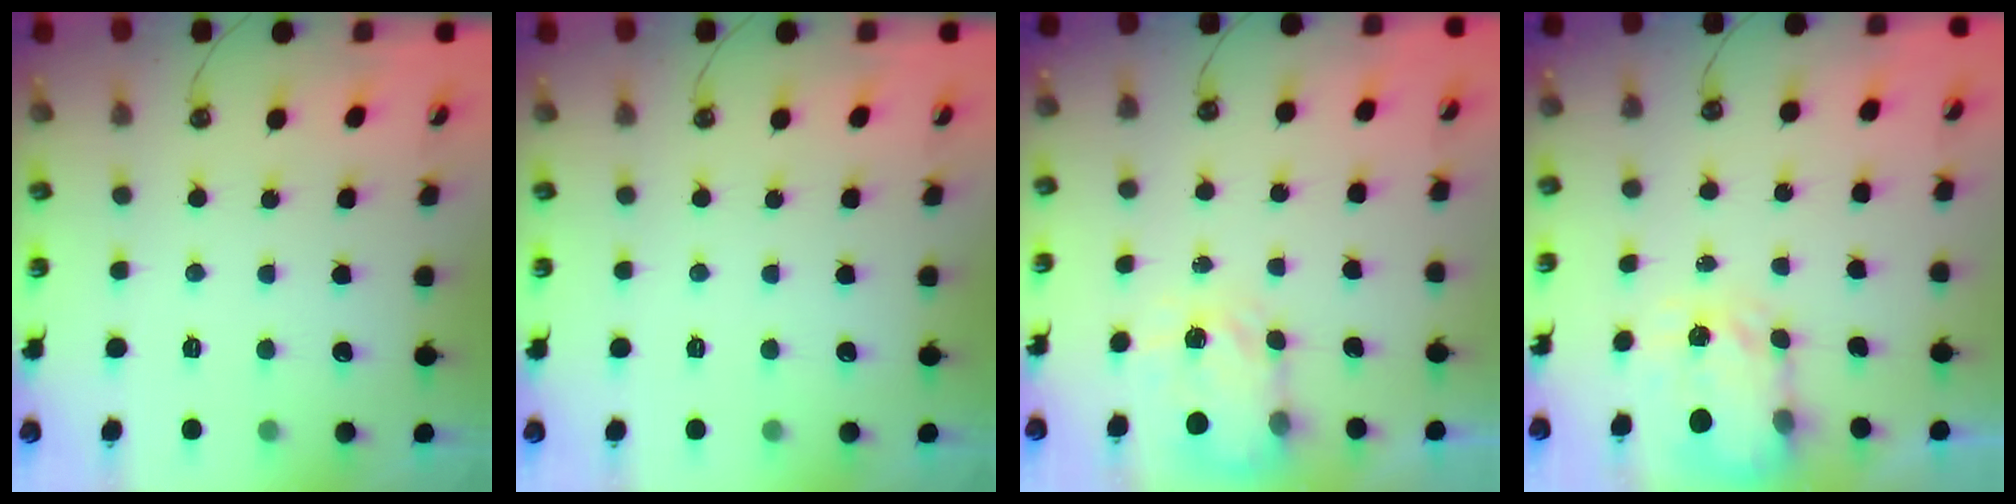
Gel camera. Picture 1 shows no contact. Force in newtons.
{"total": 0.0}
{"total": 3.8, "press": 3.8, "slide": 0.6}
{"total": 3.6, "press": 3.6, "slide": 0.5}